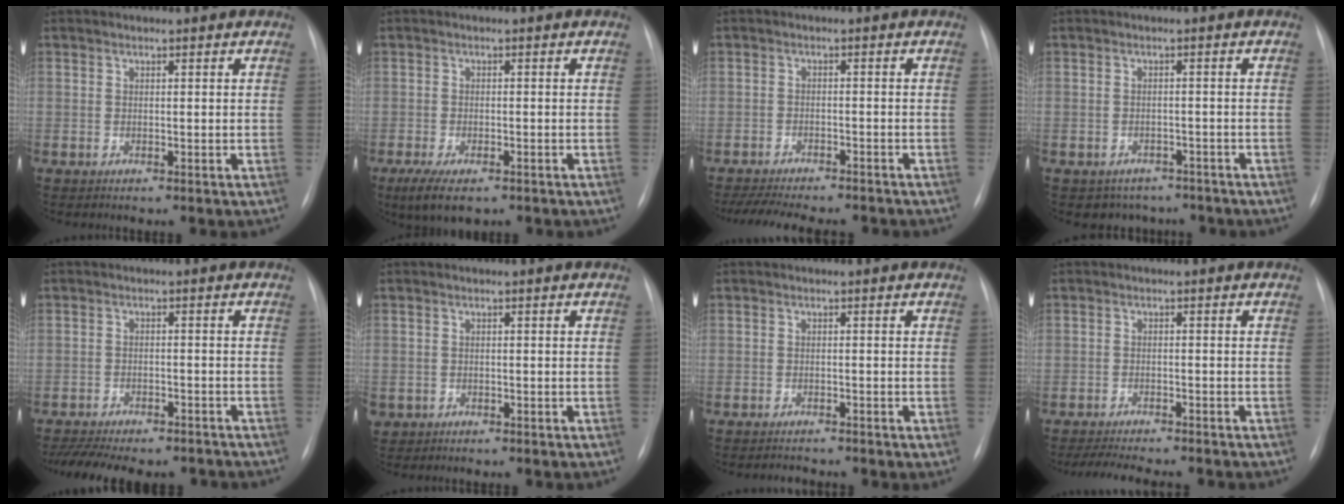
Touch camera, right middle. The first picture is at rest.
{"total": 5.8, "force": [-3.7, 2.1, 3.8], "torque": [-0.072, -0.012, -0.056]}
{"total": 12.6, "force": [-11.1, 3.2, 5.1], "torque": [-0.090, -0.004, -0.150]}
{"total": 5.0, "force": [-4.0, 3.0, 0.1], "torque": [0.006, 0.015, -0.047]}
{"total": 14.8, "force": [-12.8, 4.4, 5.9], "torque": [-0.128, 0.000, -0.170]}
{"total": 2.0, "force": [-1.0, 1.8, 0.3], "torque": [-0.008, 0.002, -0.012]}
{"total": 1.0, "force": [-1.0, 0.0, 0.1], "torque": [-0.004, -0.007, -0.012]}
{"total": 8.2, "force": [-7.3, 1.7, 3.3], "torque": [-0.049, -0.008, -0.106]}